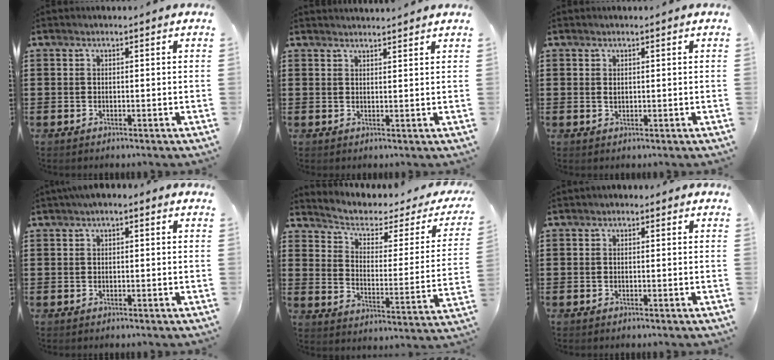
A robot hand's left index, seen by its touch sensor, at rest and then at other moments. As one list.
[{"total": 1.7, "force": [1.7, -0.1, 0.1], "torque": [-0.005, -0.002, 0.034]}, {"total": 0.7, "force": [0.2, 0.5, 0.4], "torque": [-0.011, 0.002, 0.004]}, {"total": 1.1, "force": [-0.1, 0.6, 0.9], "torque": [-0.018, 0.005, -0.004]}, {"total": 2.9, "force": [1.6, 1.4, 2.0], "torque": [-0.053, -0.015, 0.016]}, {"total": 0.6, "force": [-0.4, 0.4, 0.3], "torque": [-0.008, 0.000, -0.007]}]